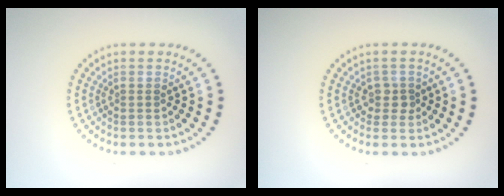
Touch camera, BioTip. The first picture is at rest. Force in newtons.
{"total": 1.4, "press": 1.2, "slide": 0.7}